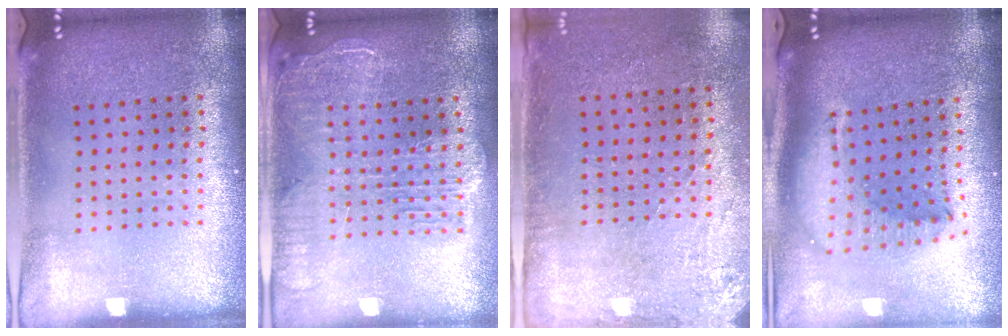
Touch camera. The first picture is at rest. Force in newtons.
{"total": 2.3, "press": 2.0, "slide": 1.1}
{"total": 2.8, "press": 2.3, "slide": 1.6}
{"total": 2.2, "press": 1.7, "slide": 1.4}